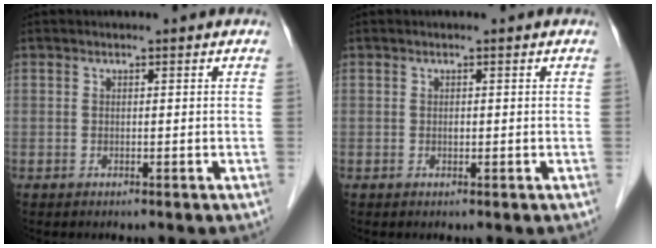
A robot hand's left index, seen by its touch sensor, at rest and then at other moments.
{"total": 2.1, "force": [-2.1, 0.1, 0.1], "torque": [0.002, -0.015, -0.040]}